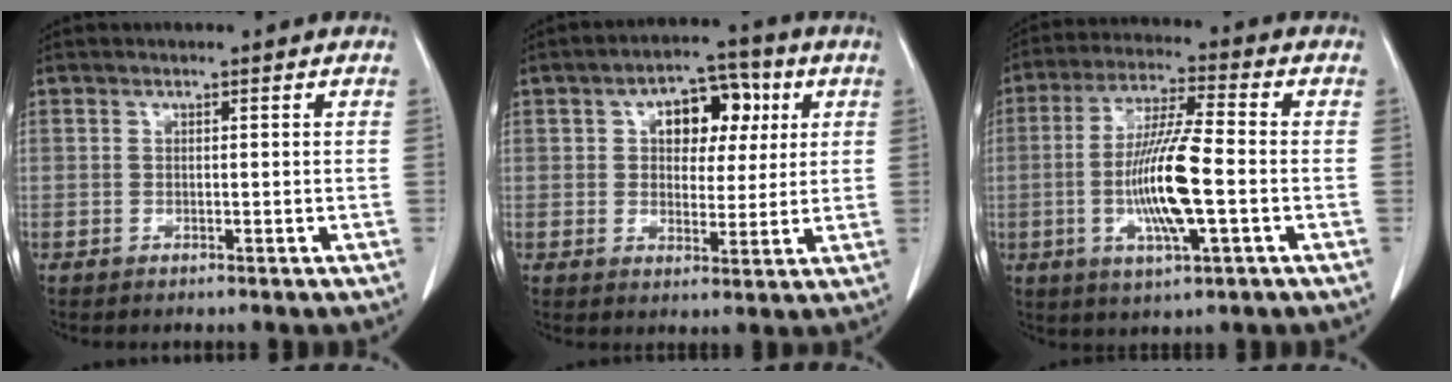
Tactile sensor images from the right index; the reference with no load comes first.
{"total": 8.6, "force": [2.7, 5.1, 6.4], "torque": [-0.086, 0.028, 0.041]}
{"total": 12.4, "force": [-2.4, 1.1, 12.1], "torque": [-0.237, -0.007, -0.047]}